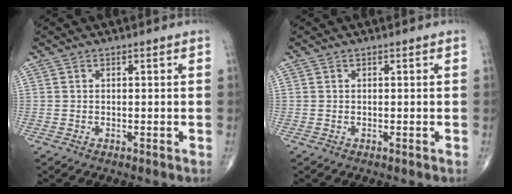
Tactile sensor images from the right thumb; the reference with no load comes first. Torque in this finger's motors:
{"motor_torque": [-0.24, -0.38, 0.13, 0.04, -0.03]}